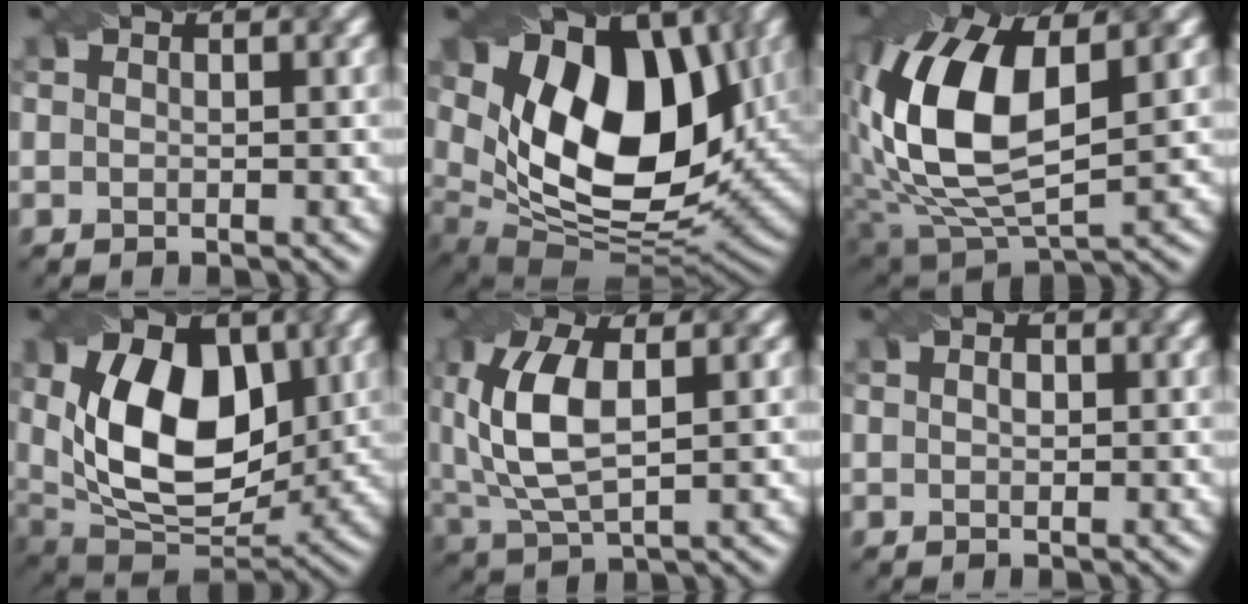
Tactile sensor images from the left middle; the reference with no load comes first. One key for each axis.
{"total": 16.3, "fx": 4.7, "fy": 9.7, "fz": 12.2, "tx": -0.194, "ty": -0.005, "tz": 0.081}
{"total": 13.9, "fx": 2.2, "fy": 7.5, "fz": 11.5, "tx": -0.249, "ty": 0.005, "tz": 0.041}
{"total": 12.7, "fx": 2.2, "fy": 8.0, "fz": 9.7, "tx": -0.165, "ty": -0.004, "tz": 0.037}
{"total": 7.6, "fx": 1.4, "fy": 3.8, "fz": 6.5, "tx": -0.156, "ty": 0.004, "tz": 0.027}
{"total": 0.8, "fx": 0.1, "fy": 0.5, "fz": 0.6, "tx": -0.009, "ty": 0.001, "tz": 0.002}